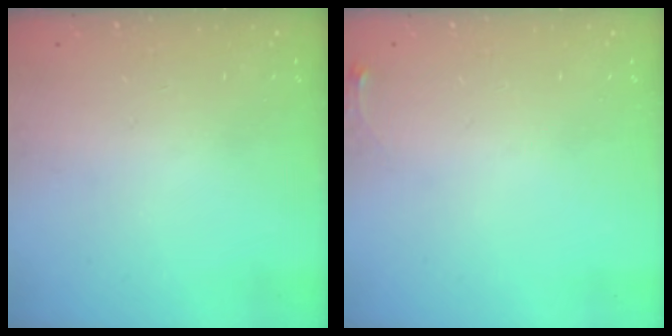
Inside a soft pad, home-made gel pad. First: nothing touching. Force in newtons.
{"total": 3.6, "press": 3.6, "slide": 0.5}